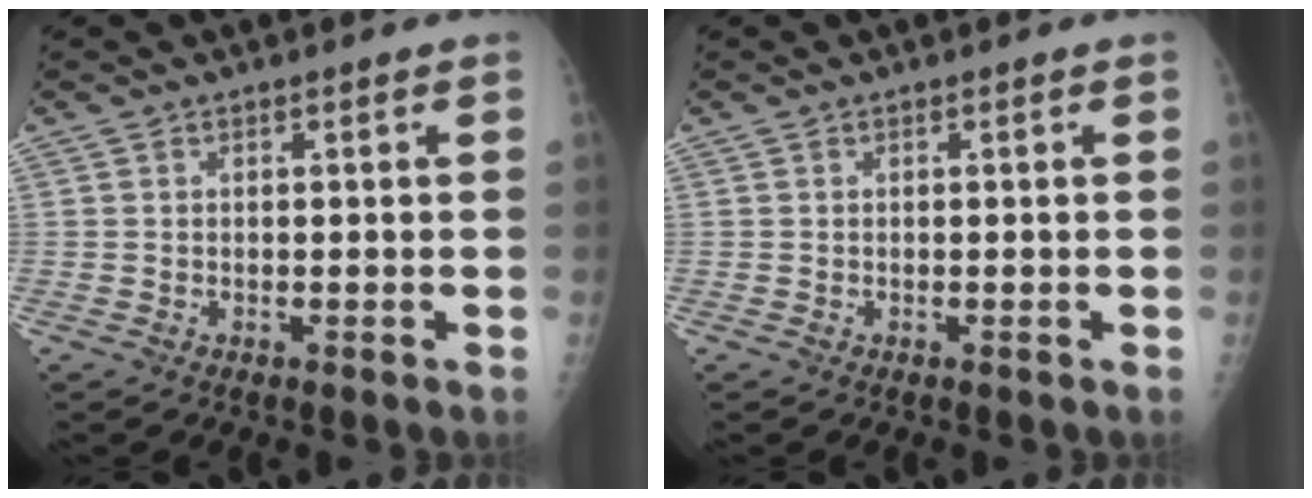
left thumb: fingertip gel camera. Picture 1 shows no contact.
{"total": 0.0}